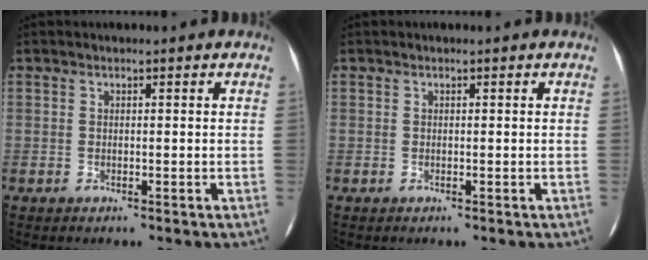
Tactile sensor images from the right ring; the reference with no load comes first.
{"total": 0.0}